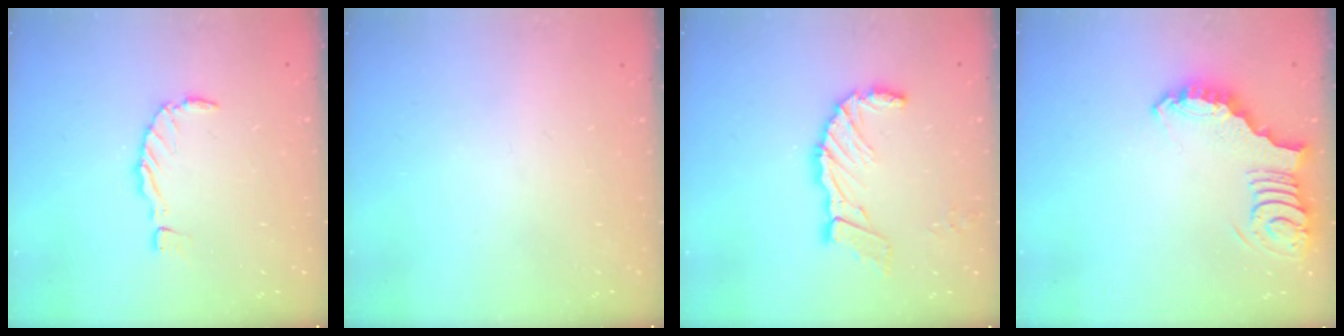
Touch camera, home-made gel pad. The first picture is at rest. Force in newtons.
{"total": 0.0}
{"total": 11.6, "press": 11.6, "slide": 1.1}
{"total": 4.1, "press": 4.0, "slide": 0.6}